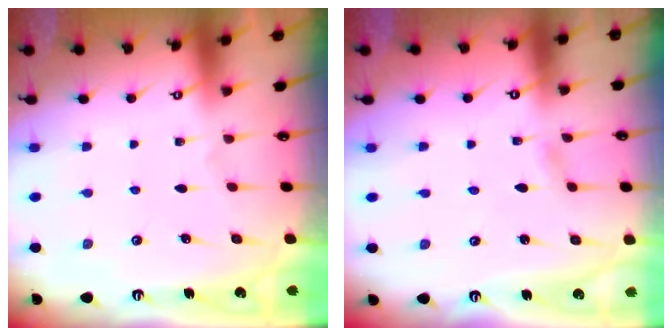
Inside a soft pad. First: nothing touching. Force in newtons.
{"total": 1.8, "press": 1.8, "slide": 0.2}